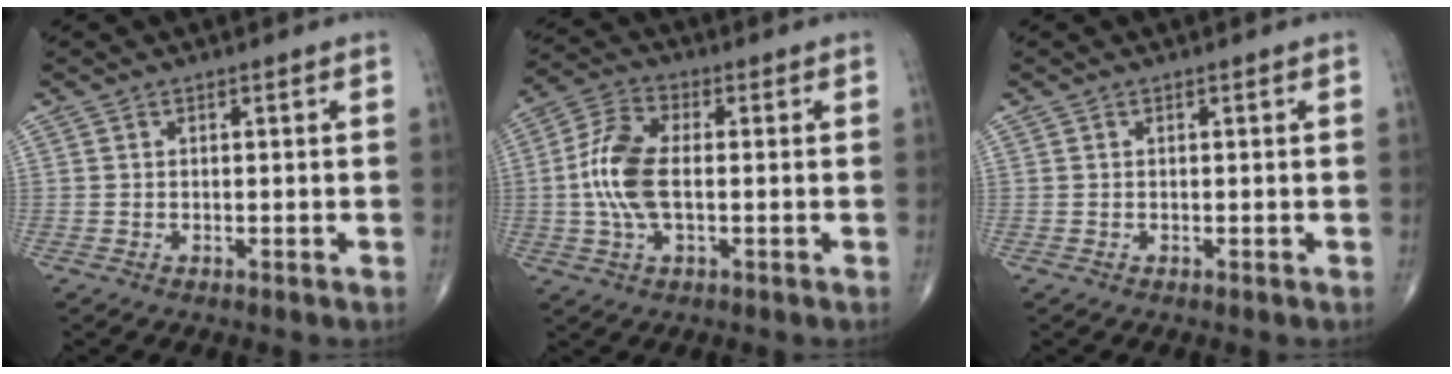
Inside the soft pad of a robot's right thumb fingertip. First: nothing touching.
{"total": 10.2, "force": [-0.5, 5.1, 8.8], "torque": [-0.193, 0.019, -0.014]}
{"total": 0.0}